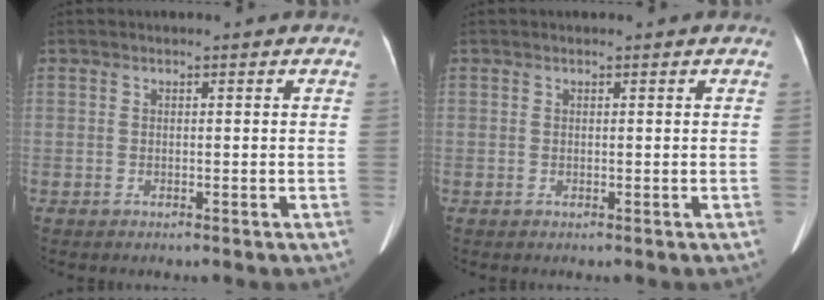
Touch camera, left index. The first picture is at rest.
{"total": 0.0}